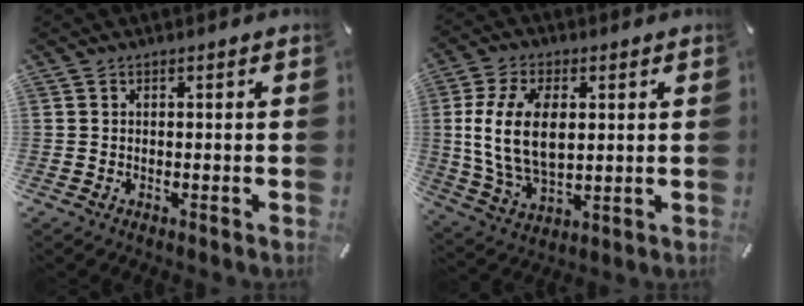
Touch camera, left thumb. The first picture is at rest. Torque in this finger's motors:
{"motor_torque": [0.87, 1.21, 1.53, -1.23, 0.72]}